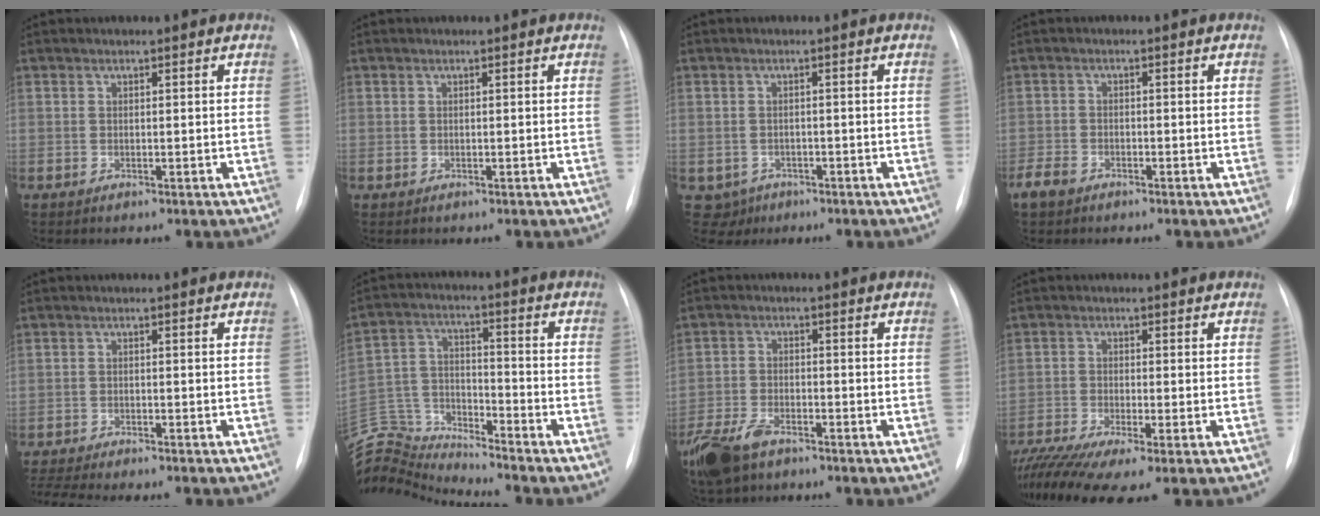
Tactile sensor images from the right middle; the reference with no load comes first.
{"total": 0.0}
{"total": 3.0, "force": [-1.6, 2.5, 0.1], "torque": [-0.005, 0.005, -0.019]}
{"total": 2.8, "force": [-2.1, 1.5, 1.0], "torque": [-0.025, 0.000, -0.035]}
{"total": 11.7, "force": [-10.5, 1.1, 5.0], "torque": [-0.075, -0.007, -0.146]}
{"total": 15.1, "force": [-15.0, 1.8, 1.0], "torque": [-0.040, 0.044, -0.271]}
{"total": 8.2, "force": [-5.9, 3.7, 4.4], "torque": [-0.096, -0.013, -0.110]}
{"total": 9.1, "force": [-6.9, 0.5, 6.0], "torque": [-0.117, -0.017, -0.120]}